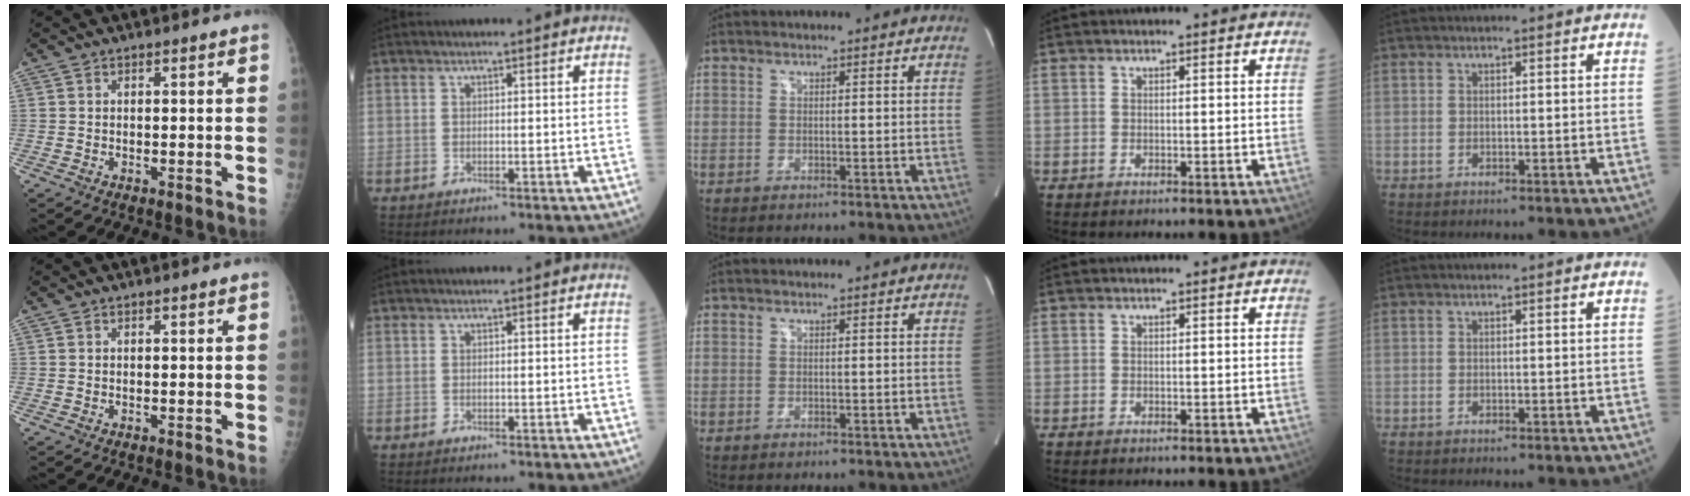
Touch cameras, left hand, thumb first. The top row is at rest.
{}